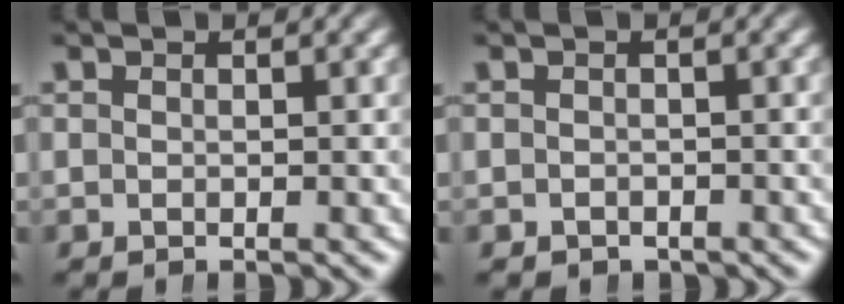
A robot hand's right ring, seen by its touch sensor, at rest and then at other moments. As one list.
[{"total": 1.3, "force": [-1.0, 0.8, -0.3], "torque": [0.008, -0.011, -0.010]}]